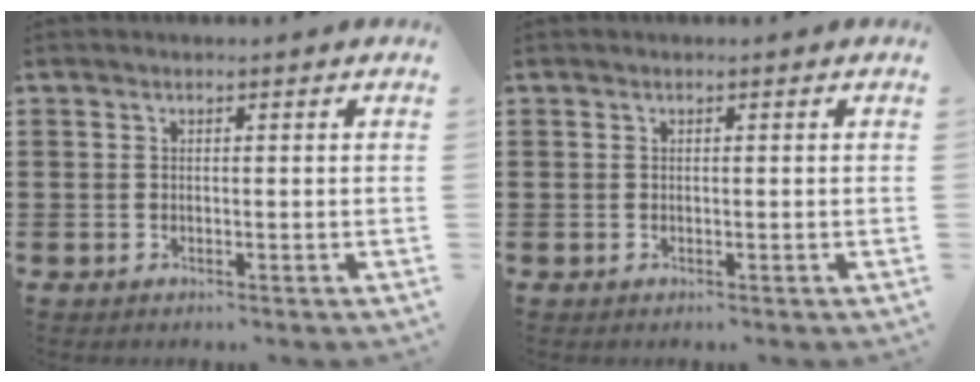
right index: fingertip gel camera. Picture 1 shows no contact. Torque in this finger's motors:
{"motor_torque": [0.69, 0.51, 0.01, 0.00]}